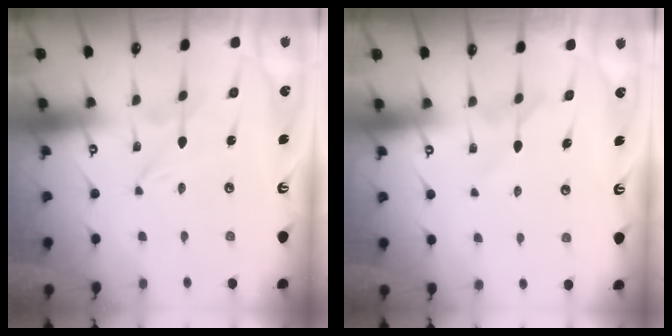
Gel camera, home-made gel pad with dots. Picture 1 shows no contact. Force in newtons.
{"total": 5.5, "press": 5.5, "slide": 0.7}